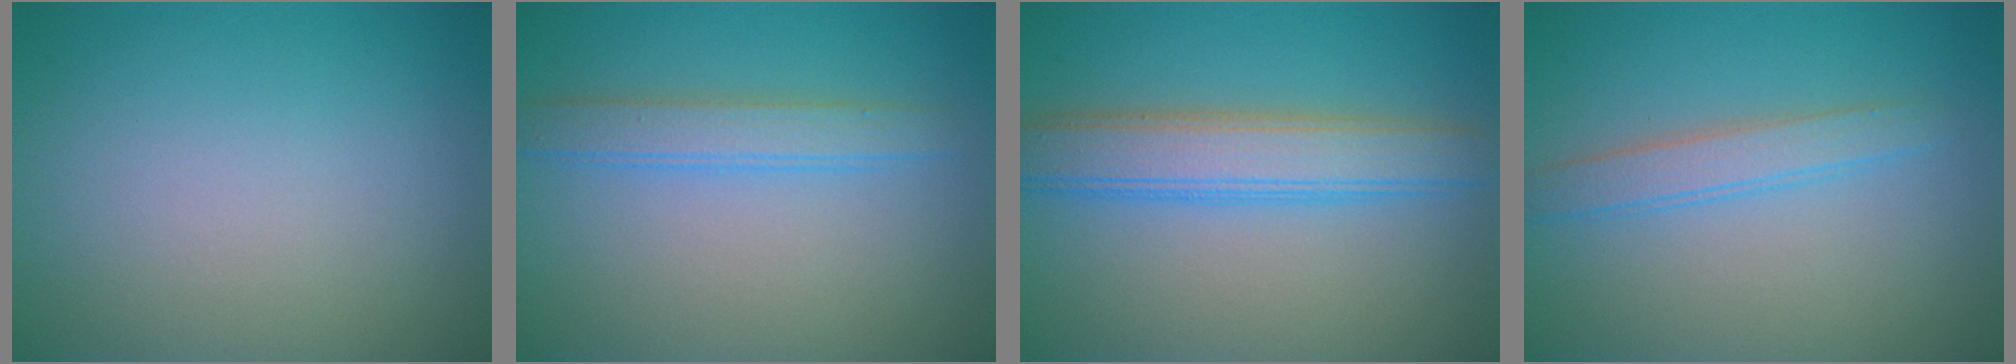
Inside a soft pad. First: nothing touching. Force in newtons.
{"total": 2.6, "press": 2.6, "slide": 0.1}
{"total": 5.3, "press": 5.2, "slide": 0.2}
{"total": 2.4, "press": 2.4, "slide": 0.1}